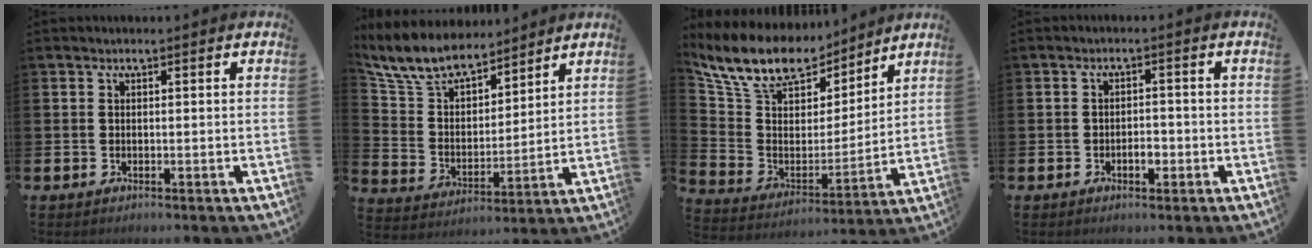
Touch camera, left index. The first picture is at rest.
{"total": 9.1, "force": [8.2, 3.0, 2.4], "torque": [-0.090, -0.052, 0.151]}
{"total": 11.8, "force": [10.4, 4.6, 3.1], "torque": [-0.112, -0.067, 0.187]}
{"total": 2.0, "force": [-1.0, 1.1, 1.4], "torque": [-0.012, -0.002, -0.023]}